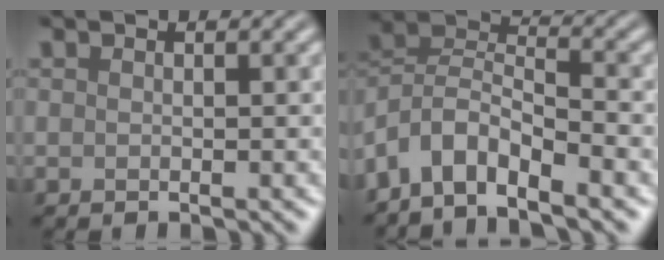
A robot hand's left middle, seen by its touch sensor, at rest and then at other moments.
{"total": 6.4, "force": [-4.5, 2.5, 3.9], "torque": [-0.064, 0.005, -0.099]}